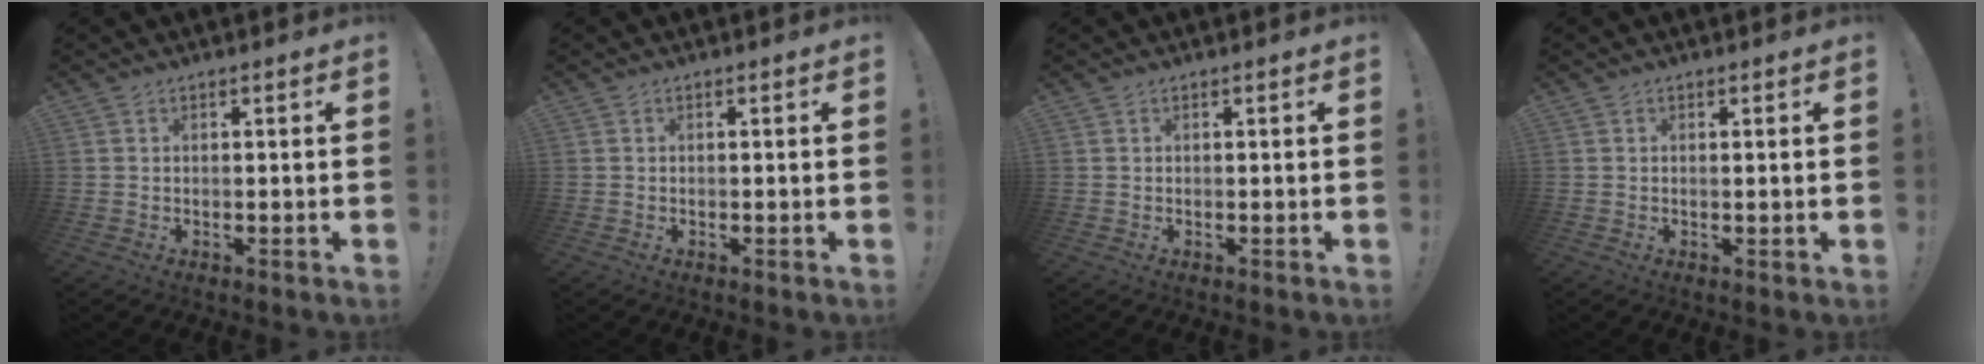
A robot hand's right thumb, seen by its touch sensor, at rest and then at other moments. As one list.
[{"total": 0.0}, {"total": 0.0}, {"total": 0.6, "force": [0.3, 0.0, 0.6], "torque": [-0.007, -0.001, 0.004]}]